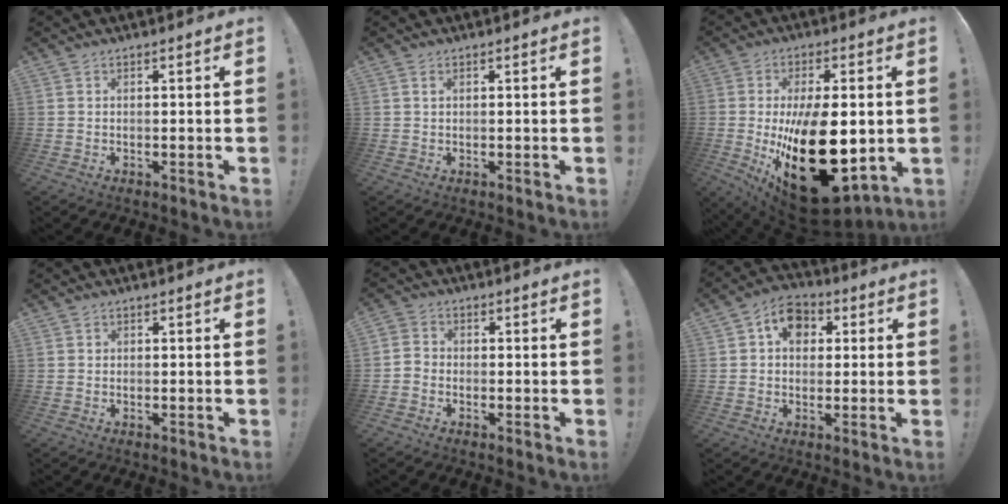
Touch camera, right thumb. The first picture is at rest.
{"total": 1.0, "force": [0.5, 0.6, 0.7], "torque": [-0.007, -0.001, 0.007]}
{"total": 28.7, "force": [-2.8, 14.1, 24.8], "torque": [-0.406, -0.016, -0.011]}
{"total": 0.6, "force": [0.1, 0.6, 0.0], "torque": [0.002, 0.000, 0.000]}
{"total": 3.3, "force": [-1.9, 2.5, 1.2], "torque": [-0.019, 0.017, -0.034]}
{"total": 9.1, "force": [2.7, 7.1, 5.0], "torque": [-0.074, 0.002, 0.052]}